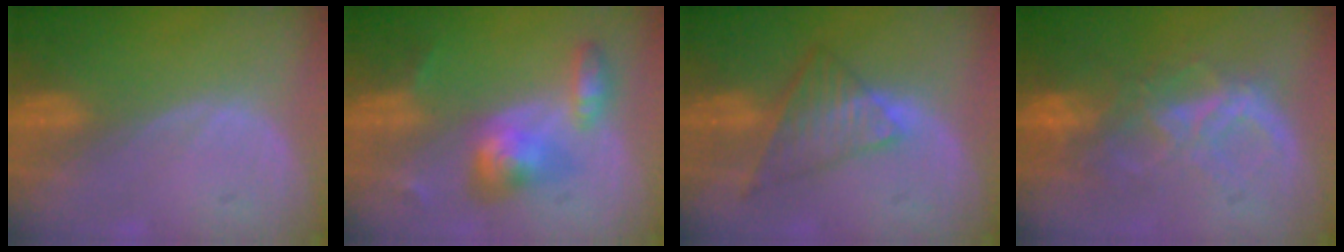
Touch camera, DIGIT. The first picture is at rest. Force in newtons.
{"total": 6.0, "press": 6.0, "slide": 0.8}
{"total": 7.6, "press": 6.4, "slide": 4.1}
{"total": 8.8, "press": 7.6, "slide": 4.5}